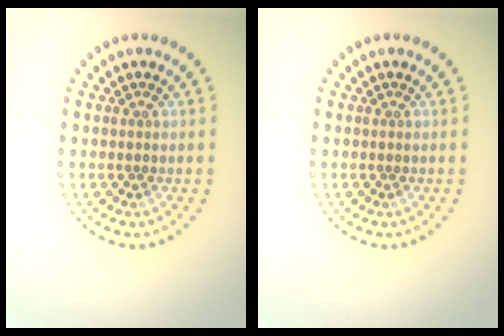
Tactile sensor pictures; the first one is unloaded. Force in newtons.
{"total": 0.0}